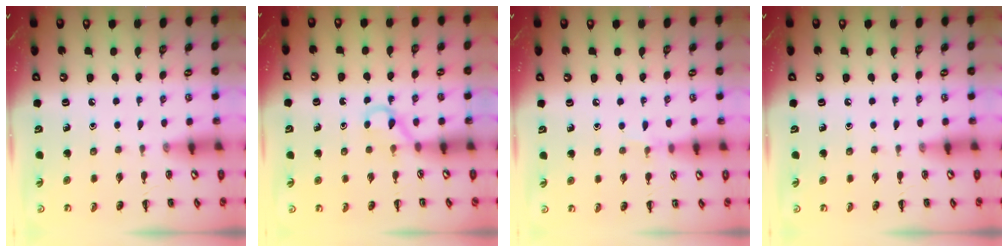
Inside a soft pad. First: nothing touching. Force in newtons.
{"total": 3.0, "press": 2.8, "slide": 1.1}
{"total": 4.6, "press": 4.3, "slide": 1.6}
{"total": 0.0}